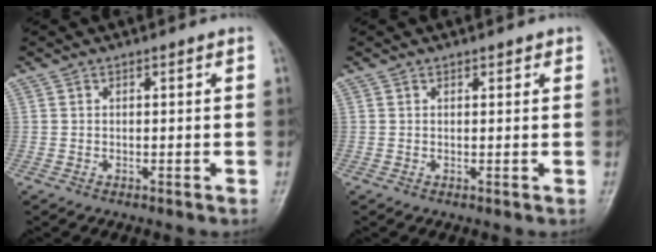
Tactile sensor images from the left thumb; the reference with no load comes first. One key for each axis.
{"total": 1.2, "fx": 0.8, "fy": 0.8, "fz": 0.5, "tx": 0.009, "ty": -0.003, "tz": 0.006}